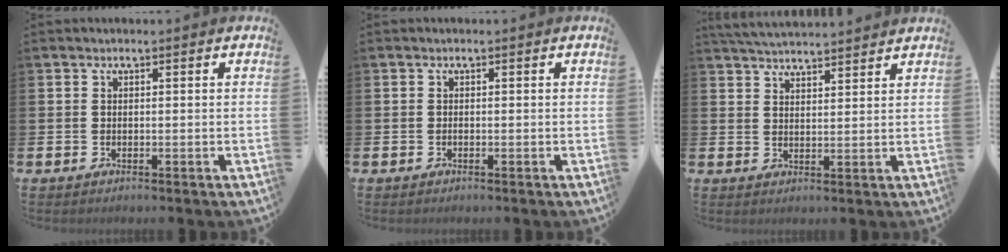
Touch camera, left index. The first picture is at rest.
{"total": 0.0}
{"total": 4.5, "force": [4.5, 0.1, 0.4], "torque": [-0.016, -0.024, 0.082]}